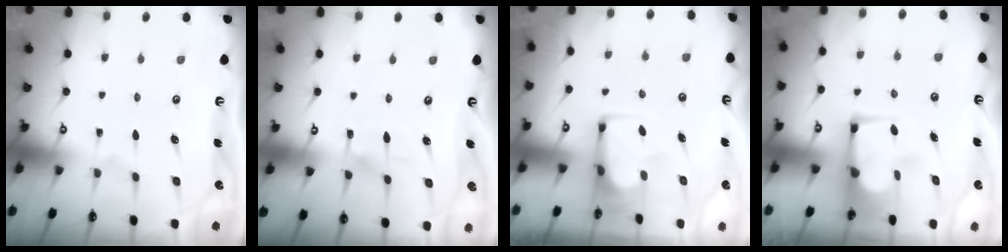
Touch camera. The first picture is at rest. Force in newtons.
{"total": 5.0, "press": 5.0, "slide": 0.5}
{"total": 6.0, "press": 6.0, "slide": 0.7}
{"total": 7.6, "press": 7.6, "slide": 0.6}